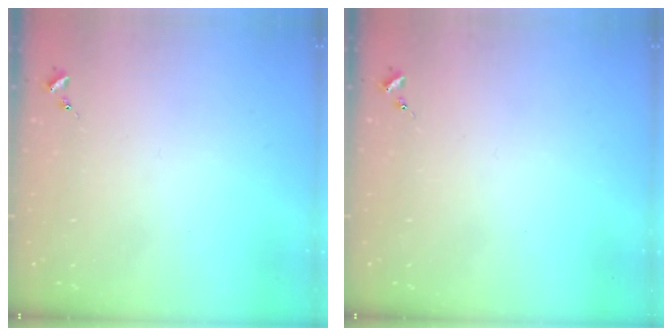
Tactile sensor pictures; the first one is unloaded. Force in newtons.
{"total": 0.0}